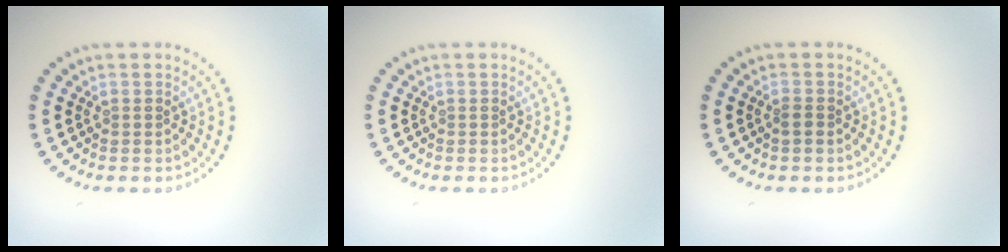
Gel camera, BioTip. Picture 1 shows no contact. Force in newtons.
{"total": 0.0}
{"total": 0.8, "press": 0.7, "slide": 0.4}